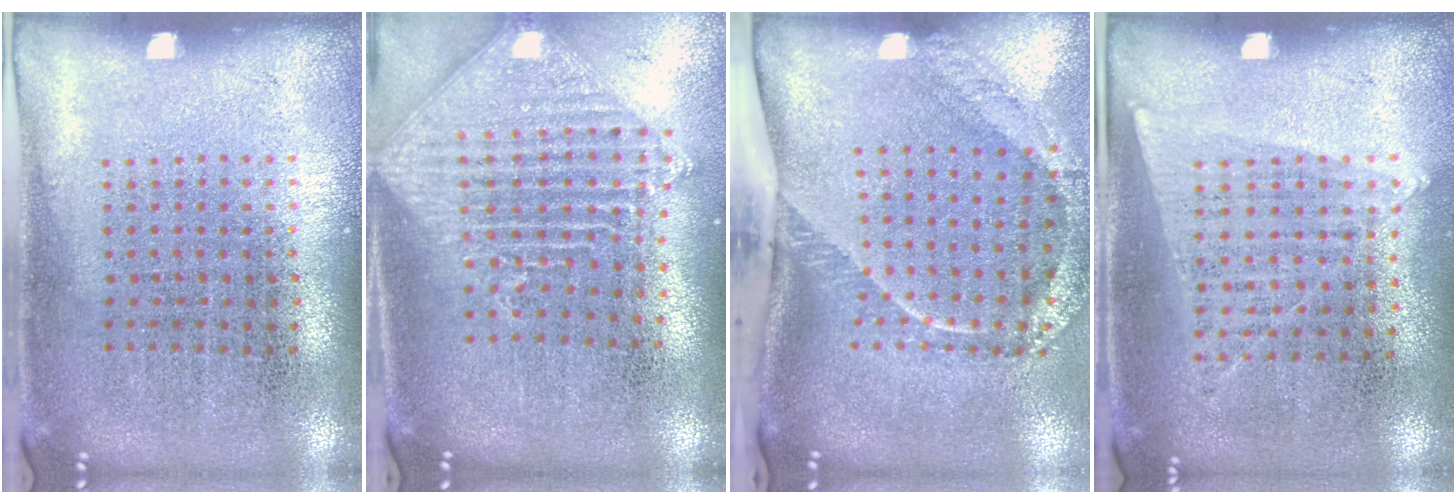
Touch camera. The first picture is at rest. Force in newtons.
{"total": 2.0, "press": 1.6, "slide": 1.2}
{"total": 2.7, "press": 1.8, "slide": 2.0}
{"total": 1.3, "press": 1.1, "slide": 0.6}